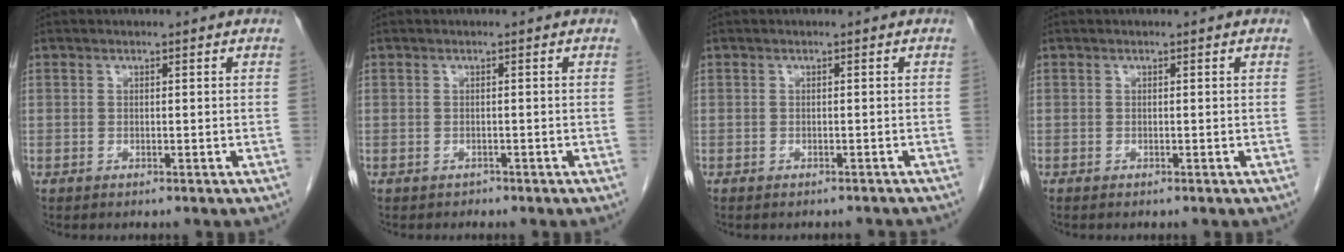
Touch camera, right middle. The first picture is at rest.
{"total": 0.6, "force": [-0.5, 0.4, 0.0], "torque": [-0.009, 0.001, -0.010]}
{"total": 4.1, "force": [-3.8, 1.1, 1.1], "torque": [-0.013, -0.006, -0.041]}
{"total": 0.0}